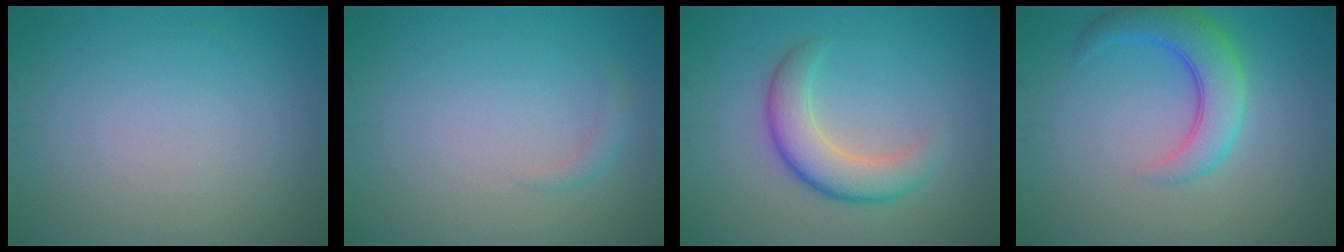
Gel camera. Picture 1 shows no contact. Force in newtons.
{"total": 0.9, "press": 0.9, "slide": 0.1}
{"total": 4.5, "press": 4.5, "slide": 0.3}
{"total": 4.8, "press": 4.8, "slide": 0.2}